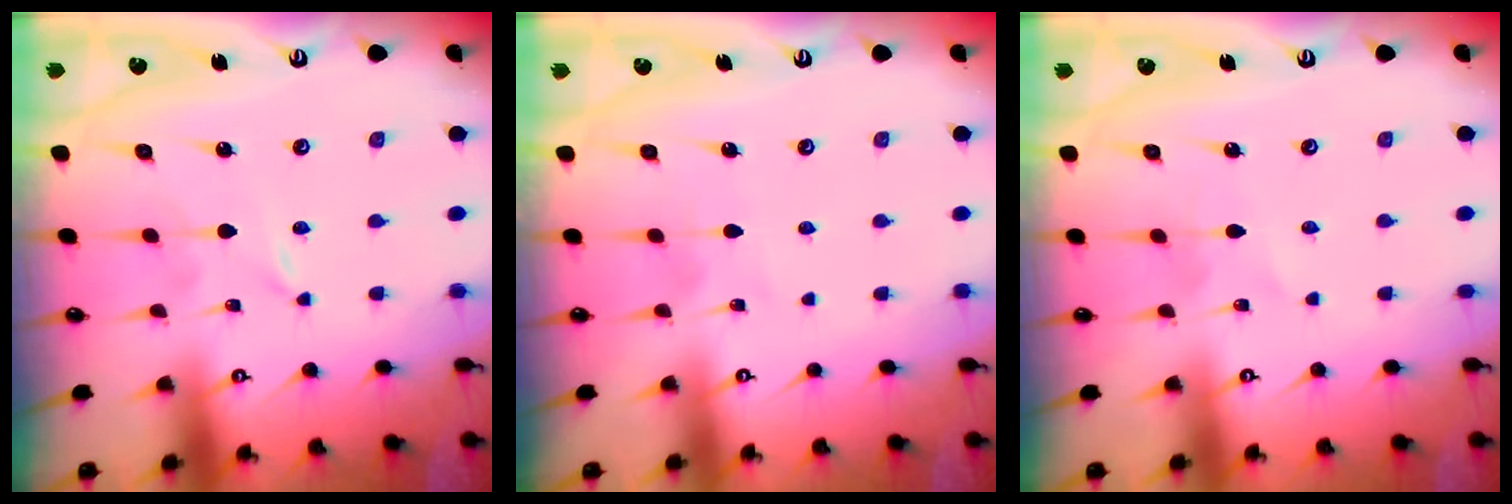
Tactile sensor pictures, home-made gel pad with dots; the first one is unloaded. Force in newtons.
{"total": 4.7, "press": 4.6, "slide": 0.3}
{"total": 2.4, "press": 2.4, "slide": 0.2}